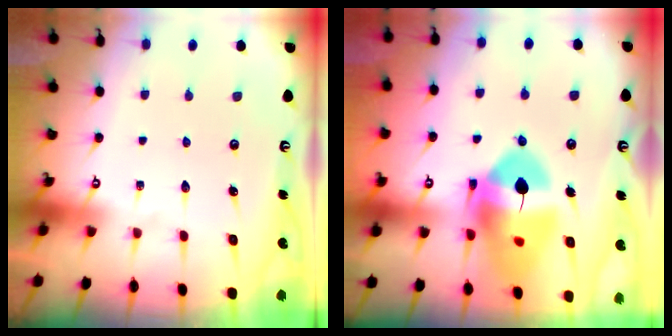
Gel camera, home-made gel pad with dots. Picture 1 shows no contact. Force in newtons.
{"total": 17.9, "press": 17.8, "slide": 1.9}